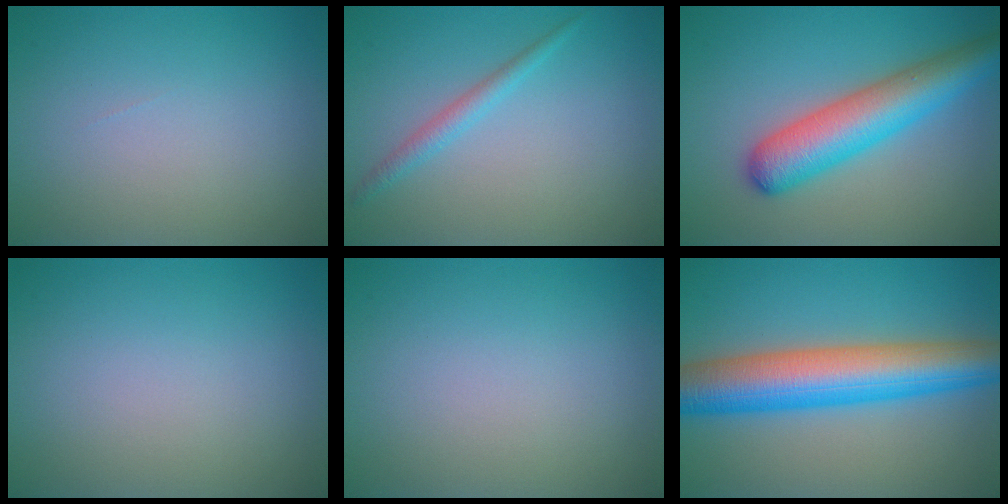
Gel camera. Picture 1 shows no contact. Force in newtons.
{"total": 1.6, "press": 1.6, "slide": 0.1}
{"total": 7.0, "press": 7.0, "slide": 0.2}
{"total": 0.0}
{"total": 0.0}
{"total": 9.9, "press": 9.9, "slide": 0.3}